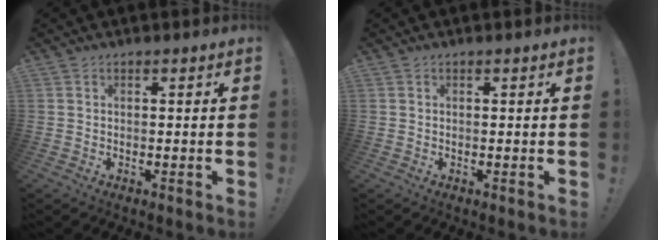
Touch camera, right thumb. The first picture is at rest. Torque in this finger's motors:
{"motor_torque": [0.00, 0.00, -0.09, 0.09, 0.04]}